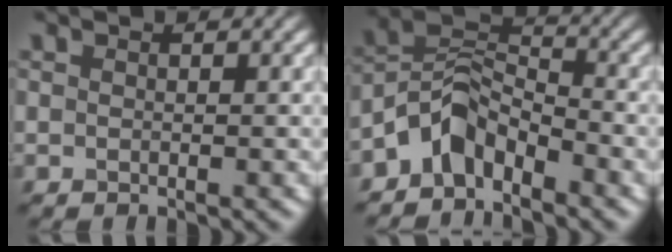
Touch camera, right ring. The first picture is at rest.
{"total": 4.6, "force": [-3.4, 2.3, 2.1], "torque": [-0.030, 0.011, -0.076]}